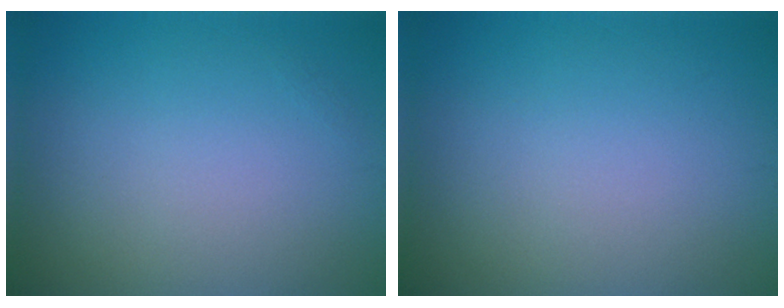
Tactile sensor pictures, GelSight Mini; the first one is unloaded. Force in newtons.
{"total": 0.0}